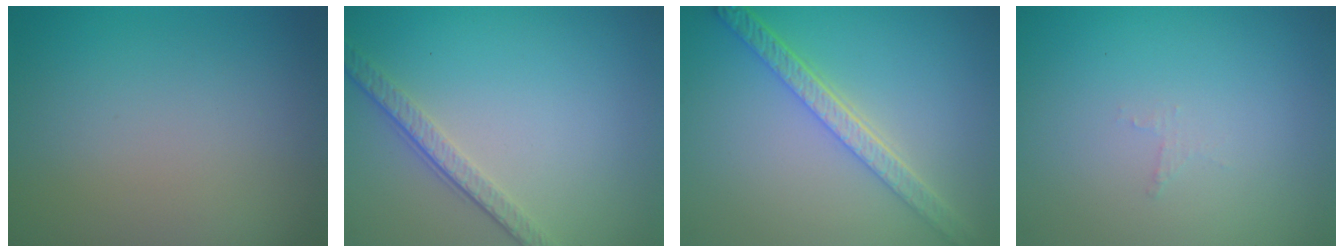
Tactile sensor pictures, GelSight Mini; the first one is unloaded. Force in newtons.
{"total": 3.5, "press": 2.4, "slide": 2.5}
{"total": 4.4, "press": 3.5, "slide": 2.7}
{"total": 0.7, "press": 0.6, "slide": 0.2}